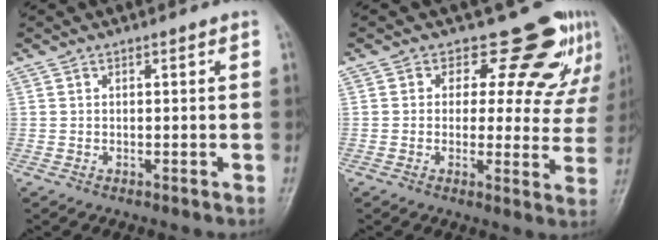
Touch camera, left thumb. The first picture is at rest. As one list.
[{"total": 12.1, "force": [9.1, 6.8, 4.3], "torque": [0.003, -0.049, 0.090]}]